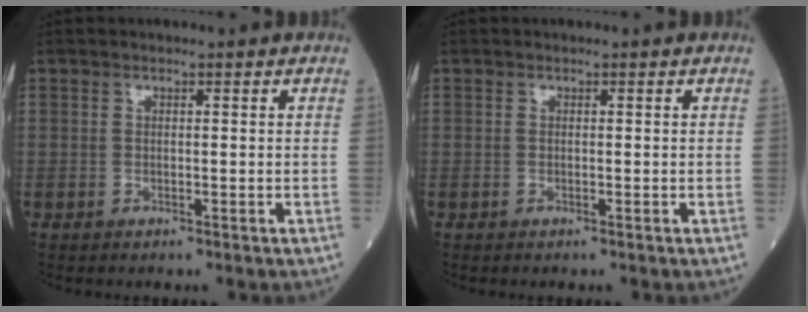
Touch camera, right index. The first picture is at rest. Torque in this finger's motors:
{"motor_torque": [0.01, 0.01, 0.00, -0.01]}